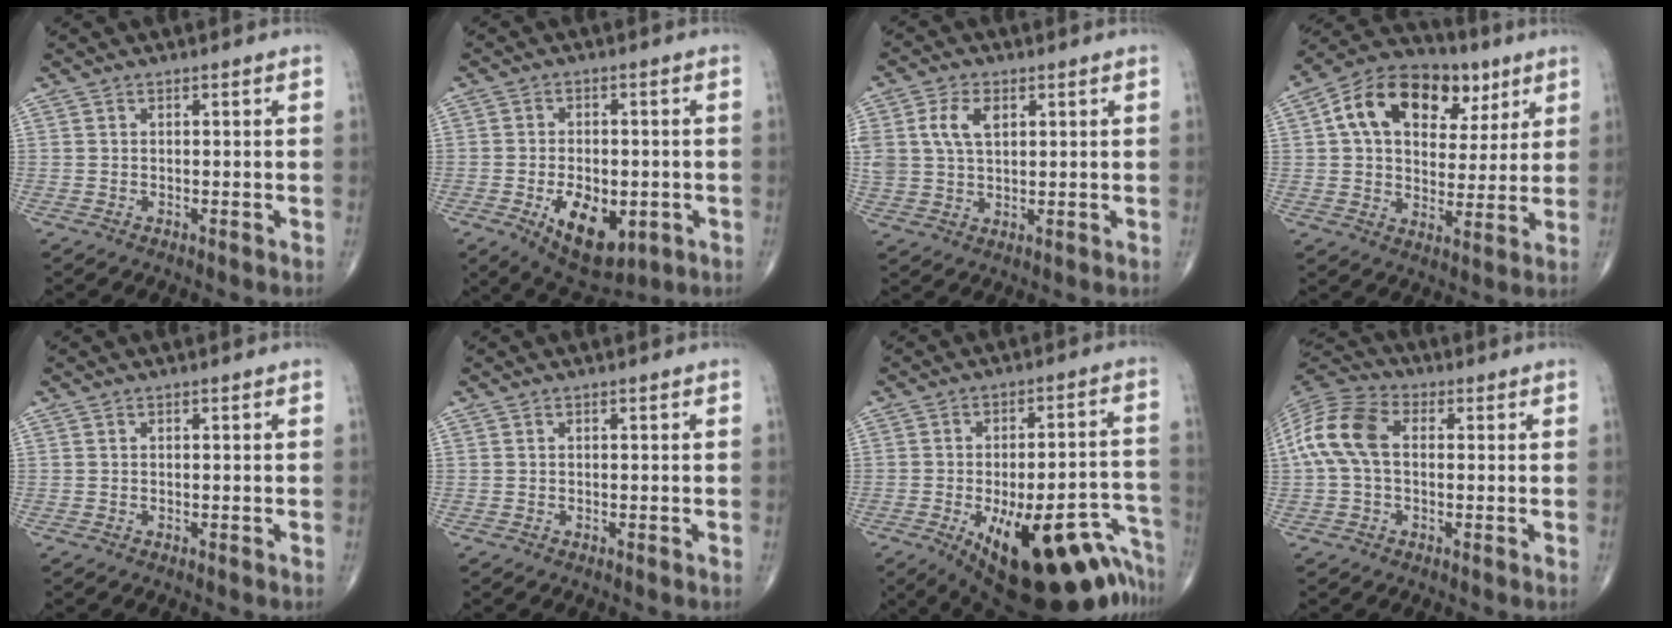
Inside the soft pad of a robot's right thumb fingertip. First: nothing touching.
{"total": 12.2, "force": [-3.8, 6.8, 9.5], "torque": [-0.126, 0.000, -0.044]}
{"total": 7.8, "force": [2.4, 4.9, 5.5], "torque": [-0.110, 0.000, 0.049]}
{"total": 19.4, "force": [7.3, 12.7, 12.7], "torque": [-0.175, 0.009, 0.112]}
{"total": 0.0}
{"total": 0.0}
{"total": 26.9, "force": [-15.5, 9.9, 19.5], "torque": [-0.185, 0.057, -0.201]}
{"total": 11.5, "force": [0.9, 7.4, 8.7], "torque": [-0.188, 0.031, 0.007]}